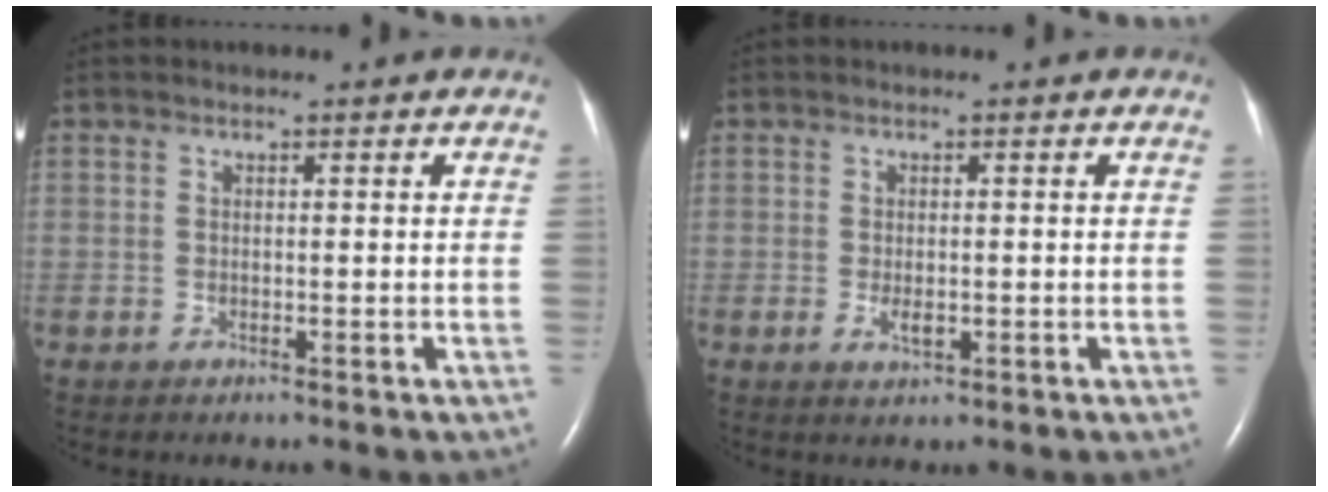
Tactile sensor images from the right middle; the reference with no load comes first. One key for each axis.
{"total": 1.9, "fx": -0.5, "fy": 0.8, "fz": 1.7, "tx": -0.034, "ty": -0.003, "tz": -0.004}